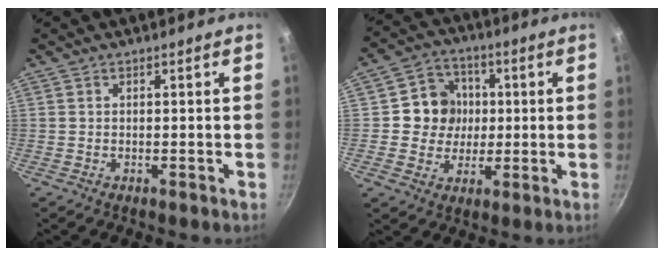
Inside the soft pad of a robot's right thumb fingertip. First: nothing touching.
{"total": 9.6, "force": [0.9, 9.0, 3.3], "torque": [-0.010, 0.009, 0.003]}